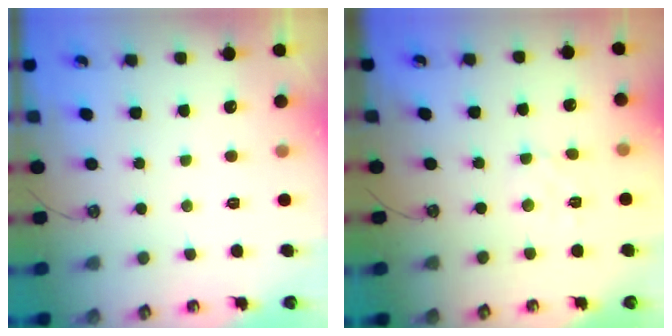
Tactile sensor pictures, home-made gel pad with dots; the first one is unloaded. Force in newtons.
{"total": 1.8, "press": 1.7, "slide": 0.7}